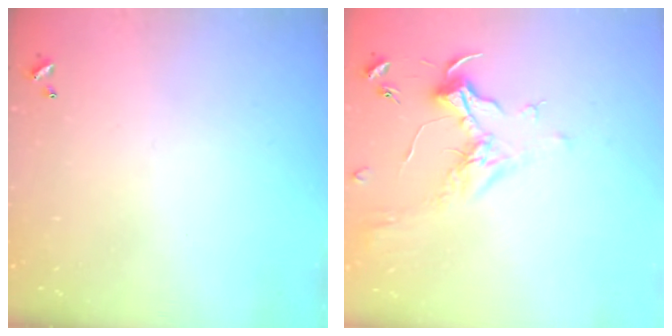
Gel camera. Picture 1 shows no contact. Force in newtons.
{"total": 1.9, "press": 1.7, "slide": 0.7}